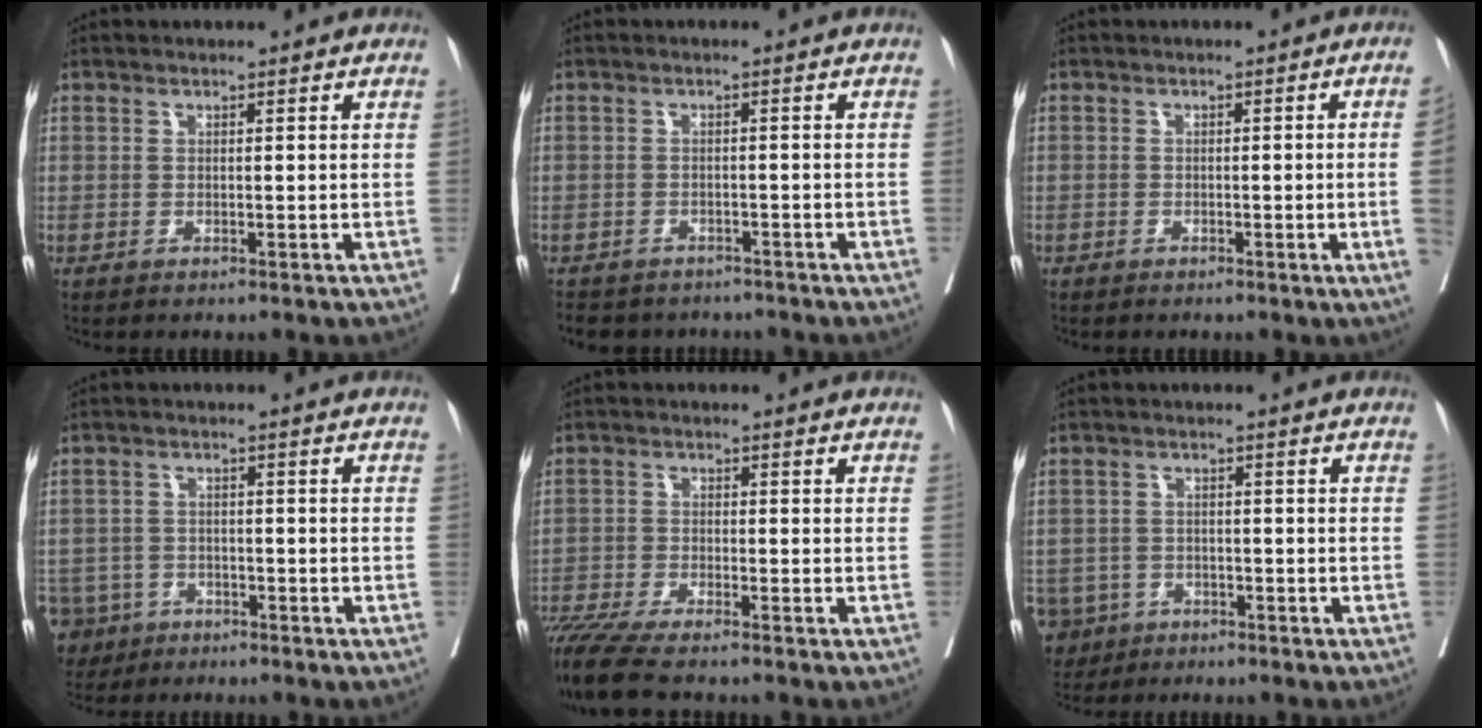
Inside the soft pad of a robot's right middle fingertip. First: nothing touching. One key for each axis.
{"total": 7.8, "fx": -6.9, "fy": 3.2, "fz": 1.6, "tx": -0.027, "ty": -0.002, "tz": -0.086}
{"total": 3.5, "fx": -0.7, "fy": -0.8, "fz": 3.4, "tx": -0.042, "ty": -0.002, "tz": -0.009}
{"total": 9.1, "fx": -5.6, "fy": 7.0, "fz": 1.9, "tx": -0.065, "ty": -0.005, "tz": -0.092}
{"total": 8.1, "fx": -6.9, "fy": -0.1, "fz": 4.2, "tx": -0.072, "ty": -0.024, "tz": -0.120}
{"total": 7.7, "fx": -4.5, "fy": 6.1, "fz": 1.4, "tx": -0.047, "ty": 0.000, "tz": -0.072}